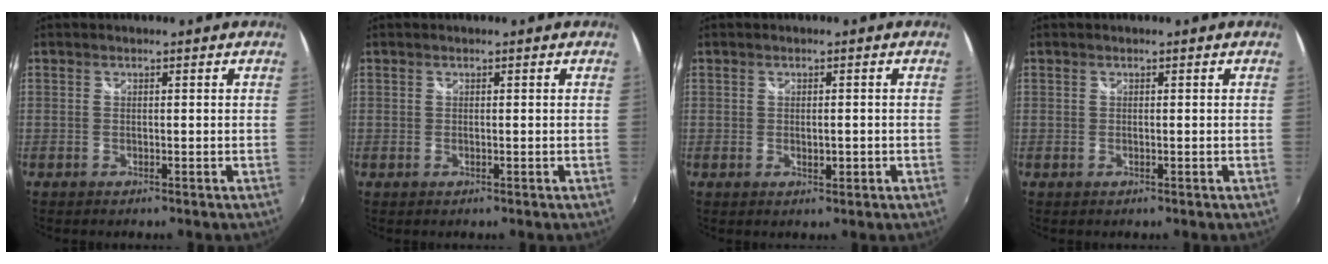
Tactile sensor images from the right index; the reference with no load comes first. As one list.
[{"total": 0.0}, {"total": 2.0, "force": [-0.4, 1.0, 1.7], "torque": [-0.025, -0.002, -0.005]}, {"total": 0.0}]